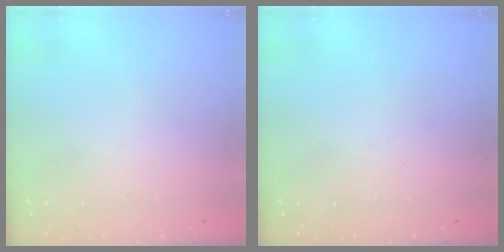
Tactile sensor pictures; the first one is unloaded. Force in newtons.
{"total": 0.0}